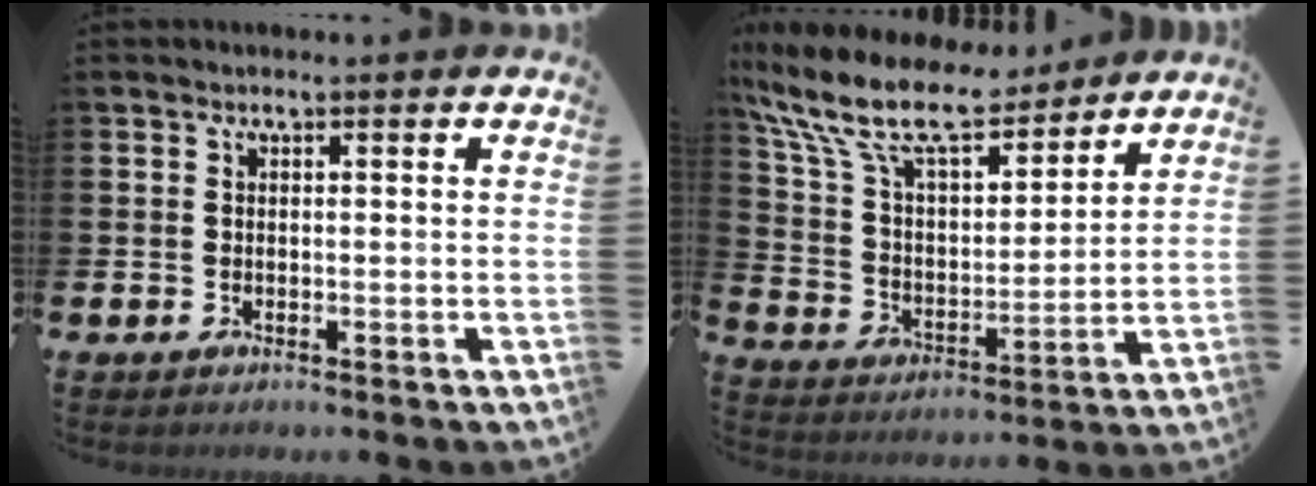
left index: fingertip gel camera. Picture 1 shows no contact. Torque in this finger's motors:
{"motor_torque": [1.75, -0.38, 0.49, 0.21]}